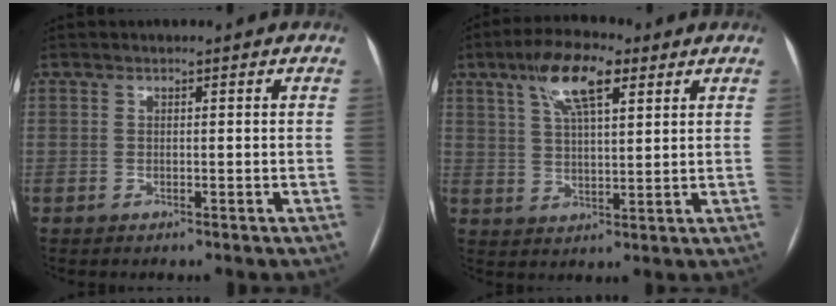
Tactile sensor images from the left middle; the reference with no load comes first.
{"total": 9.6, "force": [5.1, 2.8, 7.7], "torque": [-0.147, 0.019, 0.090]}